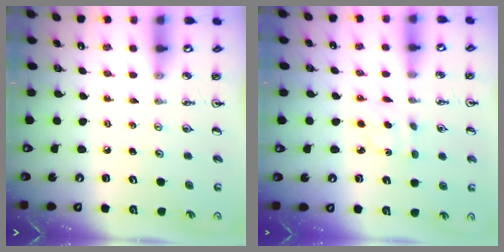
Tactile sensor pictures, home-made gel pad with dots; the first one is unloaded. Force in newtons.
{"total": 2.3, "press": 2.1, "slide": 0.8}